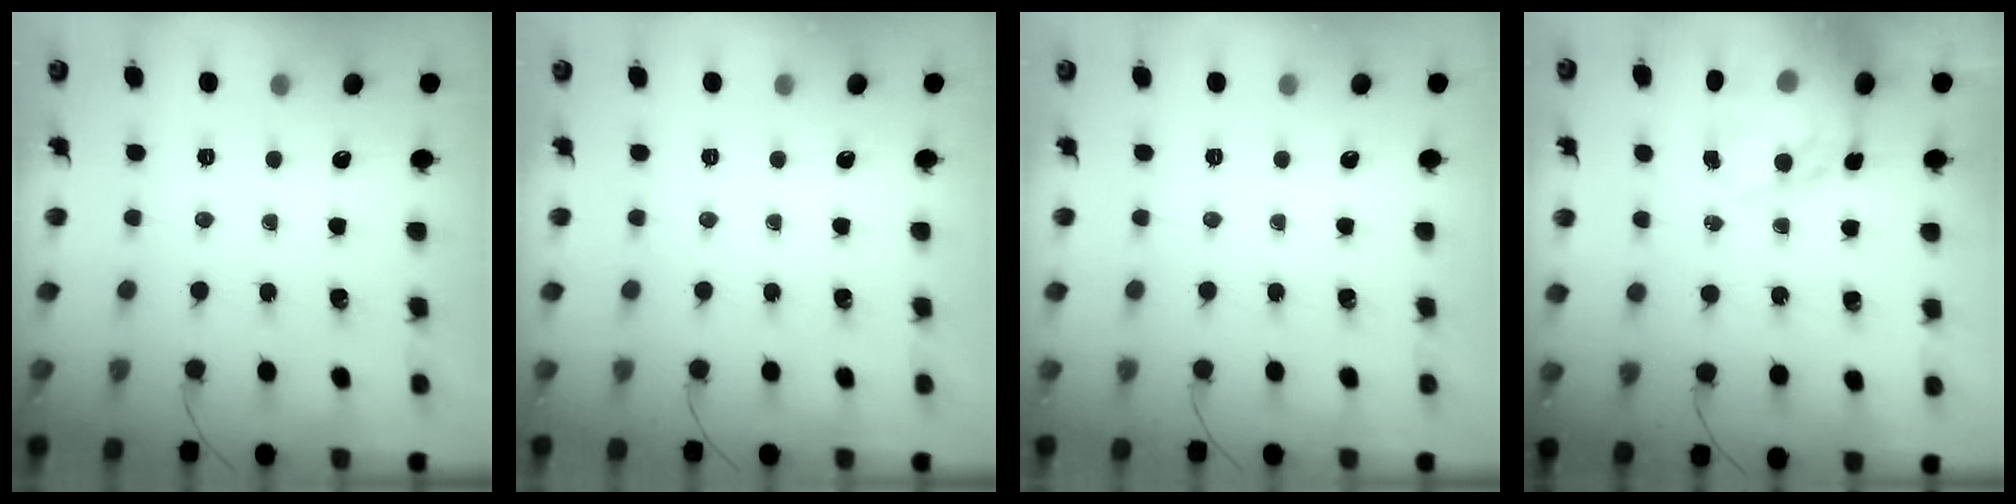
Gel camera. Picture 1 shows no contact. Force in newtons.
{"total": 0.0}
{"total": 0.0}
{"total": 18.5, "press": 17.9, "slide": 4.7}